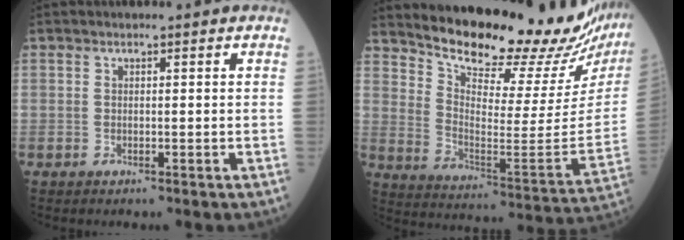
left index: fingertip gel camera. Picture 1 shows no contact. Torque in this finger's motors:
{"motor_torque": [1.09, -1.04, 0.45, 0.08]}